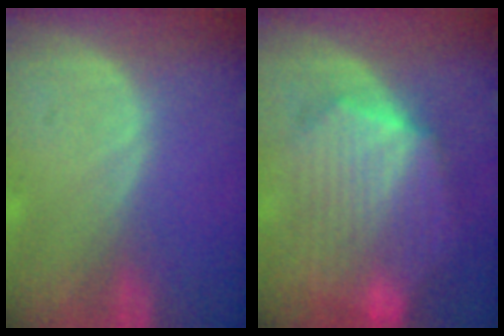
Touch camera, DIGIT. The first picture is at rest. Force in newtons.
{"total": 10.6, "press": 10.6, "slide": 0.8}